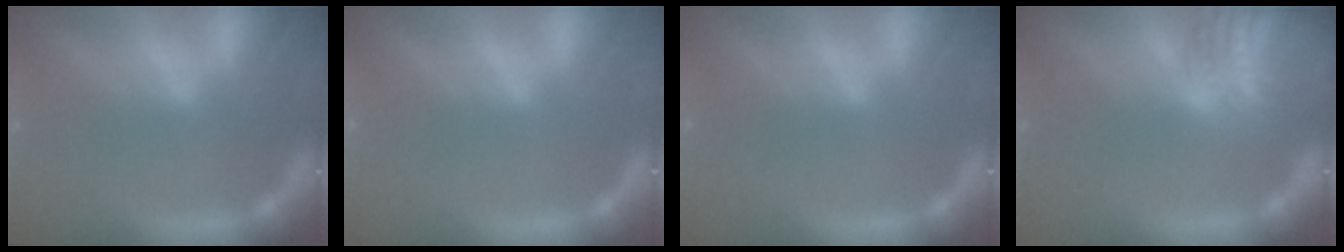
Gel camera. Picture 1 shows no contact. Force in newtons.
{"total": 0.0}
{"total": 0.0}
{"total": 8.1}